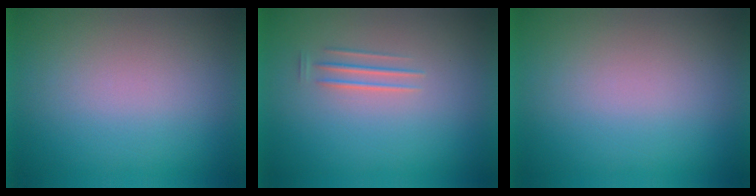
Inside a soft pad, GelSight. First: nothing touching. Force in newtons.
{"total": 1.6}
{"total": 0.0}